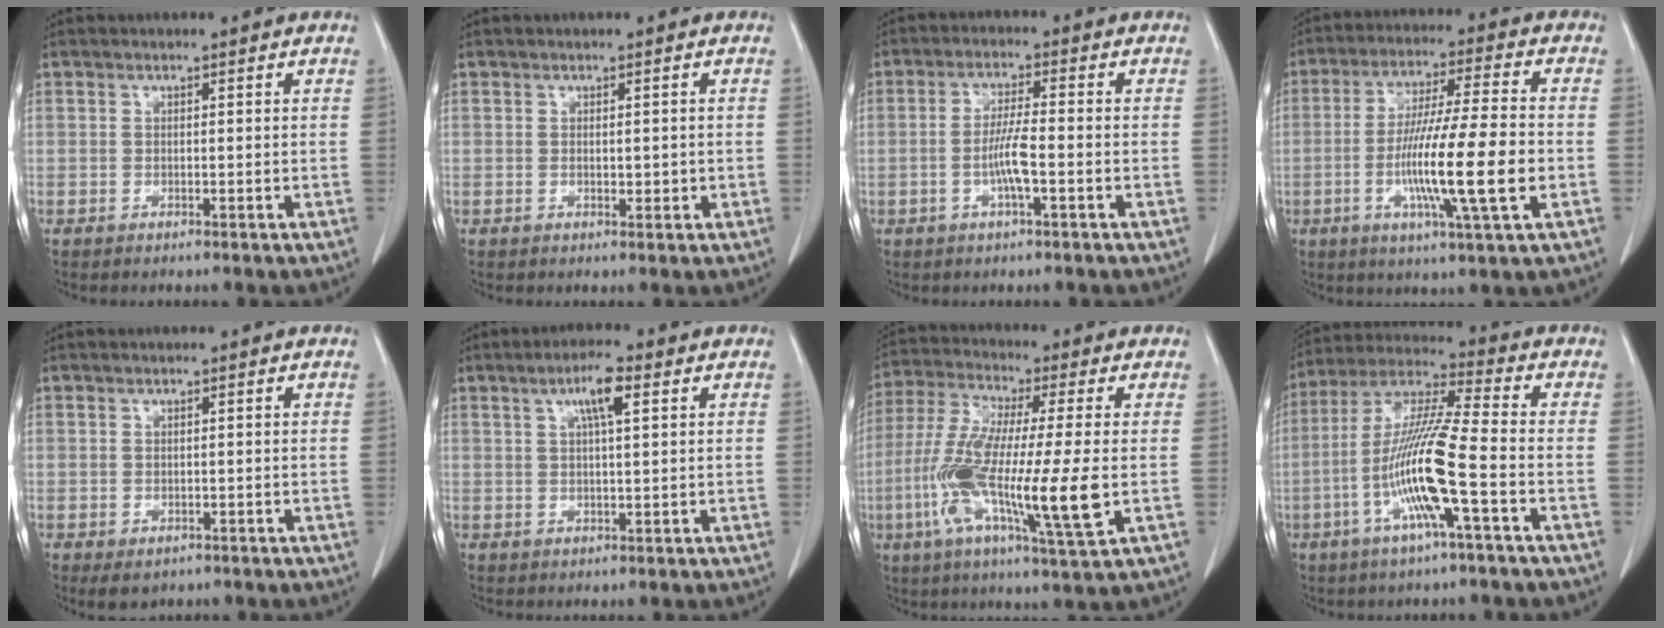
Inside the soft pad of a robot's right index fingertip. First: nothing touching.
{"total": 1.9, "force": [-0.1, 0.9, 1.6], "torque": [-0.026, 0.000, 0.005]}
{"total": 5.2, "force": [-1.5, 0.6, 5.0], "torque": [-0.102, 0.003, -0.026]}
{"total": 15.1, "force": [-3.4, 0.2, 14.7], "torque": [-0.266, -0.012, -0.063]}
{"total": 2.8, "force": [-1.2, 2.1, 1.4], "torque": [-0.020, -0.004, -0.004]}
{"total": 5.3, "force": [2.2, 0.9, 4.8], "torque": [-0.089, 0.006, 0.039]}
{"total": 18.4, "force": [-3.5, 1.8, 18.0], "torque": [-0.346, -0.026, -0.065]}
{"total": 14.3, "force": [-4.3, 0.2, 13.6], "torque": [-0.275, -0.002, -0.089]}